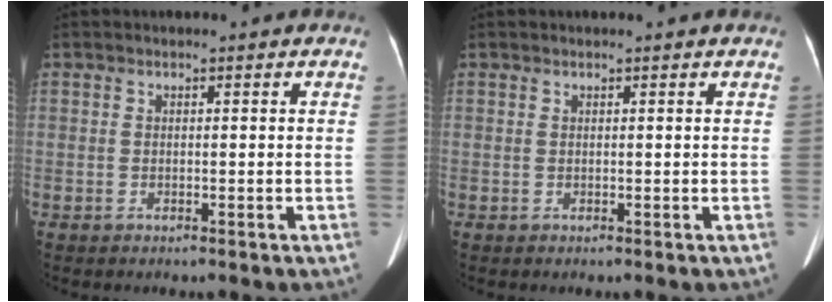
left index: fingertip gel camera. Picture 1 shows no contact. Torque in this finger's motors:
{"motor_torque": [-0.33, -0.16, -0.16, 0.00]}